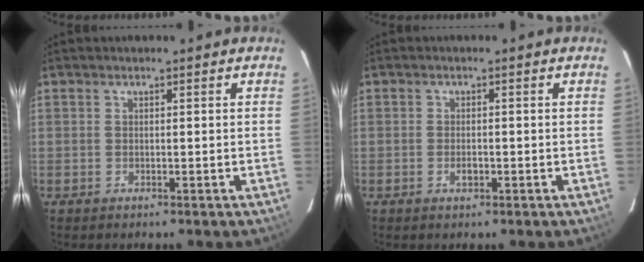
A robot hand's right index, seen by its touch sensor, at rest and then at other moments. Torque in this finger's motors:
{"motor_torque": [-0.08, 0.00, -0.03, 0.02]}